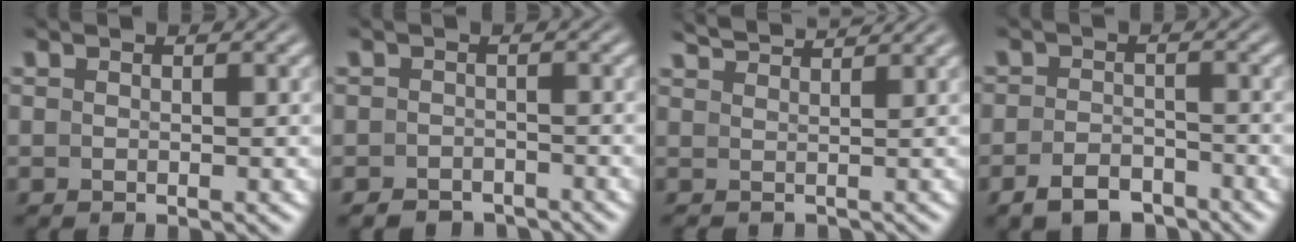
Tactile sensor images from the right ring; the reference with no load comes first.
{"total": 3.6, "force": [-3.4, 1.1, -0.1], "torque": [0.007, -0.018, -0.051]}
{"total": 2.0, "force": [1.9, 0.1, 0.6], "torque": [-0.005, -0.006, 0.046]}
{"total": 4.0, "force": [-3.5, 1.8, 0.7], "torque": [-0.002, -0.008, -0.059]}